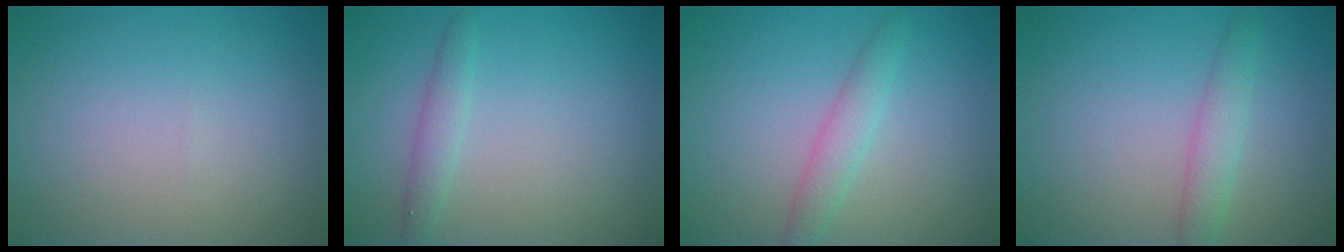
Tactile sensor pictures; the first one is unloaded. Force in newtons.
{"total": 1.6, "press": 1.6, "slide": 0.1}
{"total": 2.1, "press": 2.1, "slide": 0.1}
{"total": 2.2, "press": 2.2, "slide": 0.1}